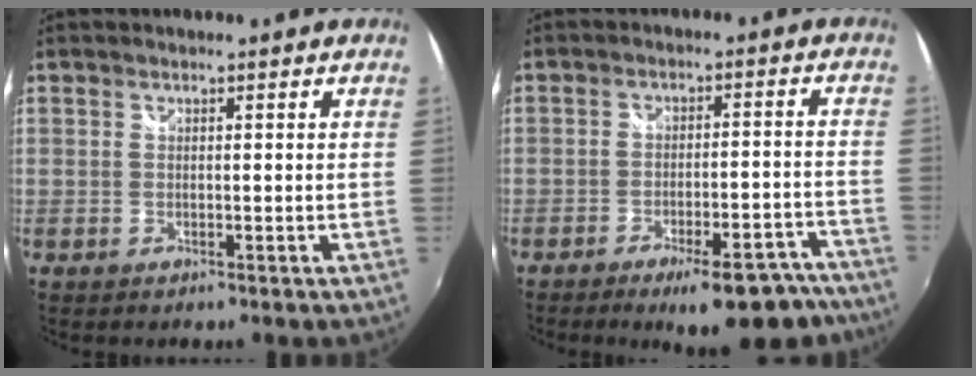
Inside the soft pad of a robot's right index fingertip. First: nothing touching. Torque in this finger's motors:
{"motor_torque": [1.37, -0.77, 0.56, 0.06]}